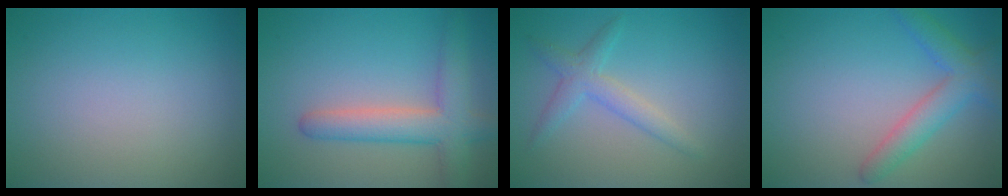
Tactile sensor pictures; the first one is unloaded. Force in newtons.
{"total": 4.9, "press": 4.9, "slide": 0.3}
{"total": 2.4, "press": 2.4, "slide": 0.0}
{"total": 3.6, "press": 3.6, "slide": 0.1}